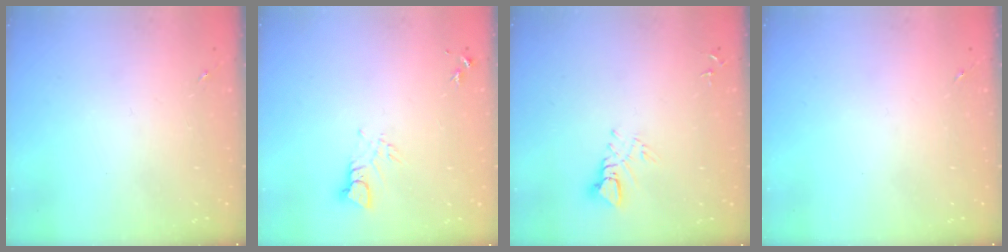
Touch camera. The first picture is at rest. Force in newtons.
{"total": 3.4, "press": 3.4, "slide": 0.3}
{"total": 5.6, "press": 5.6, "slide": 0.6}
{"total": 0.0}